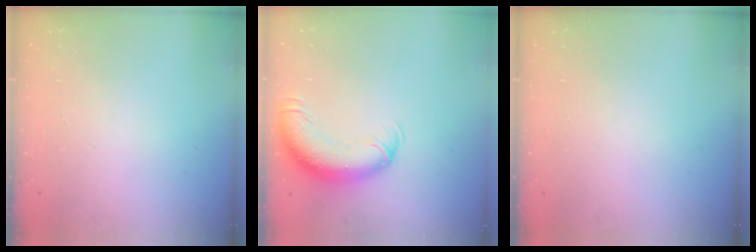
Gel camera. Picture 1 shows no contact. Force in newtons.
{"total": 13.5, "press": 13.1, "slide": 3.5}
{"total": 0.0}